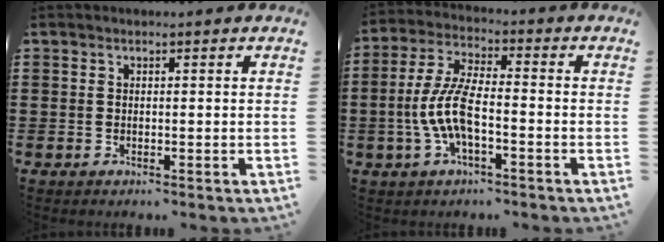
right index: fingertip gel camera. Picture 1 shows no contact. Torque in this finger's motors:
{"motor_torque": [2.14, 0.00, 0.38, 0.21]}